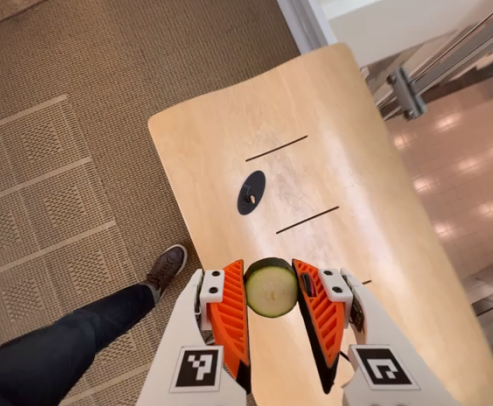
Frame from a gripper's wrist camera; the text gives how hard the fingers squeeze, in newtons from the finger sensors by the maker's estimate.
{"total": 8.9, "left": 8.7, "right": 9.0}